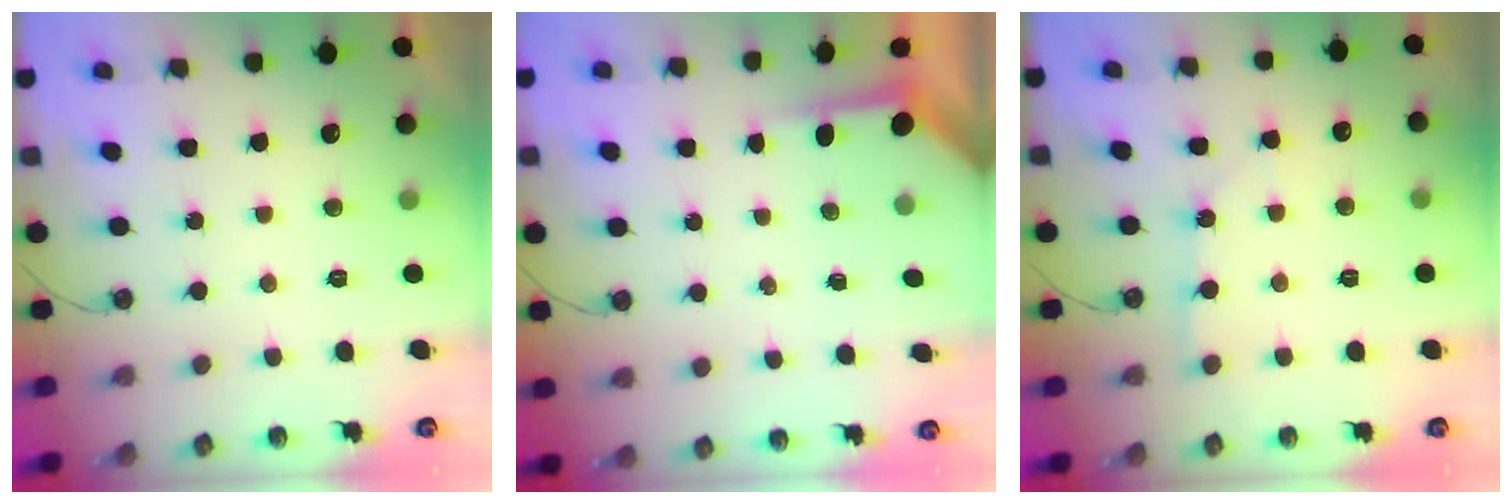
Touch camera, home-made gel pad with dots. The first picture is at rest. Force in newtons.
{"total": 3.8, "press": 3.7, "slide": 0.4}
{"total": 4.9, "press": 4.9, "slide": 0.6}